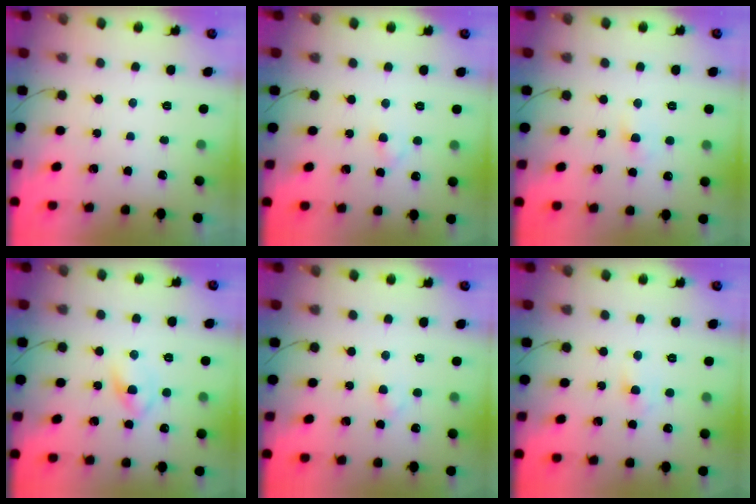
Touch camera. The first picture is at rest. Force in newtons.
{"total": 1.9, "press": 1.7, "slide": 1.0}
{"total": 2.4, "press": 2.2, "slide": 0.9}
{"total": 4.0, "press": 3.8, "slide": 1.2}
{"total": 1.7, "press": 1.5, "slide": 0.9}
{"total": 2.4, "press": 2.2, "slide": 0.9}